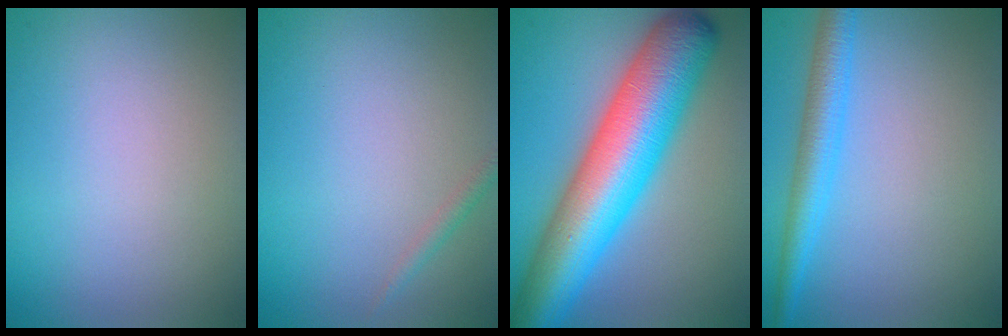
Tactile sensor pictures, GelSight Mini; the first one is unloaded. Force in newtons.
{"total": 1.0, "press": 1.0, "slide": 0.0}
{"total": 12.5, "press": 12.5, "slide": 0.2}
{"total": 3.4, "press": 3.4, "slide": 0.1}